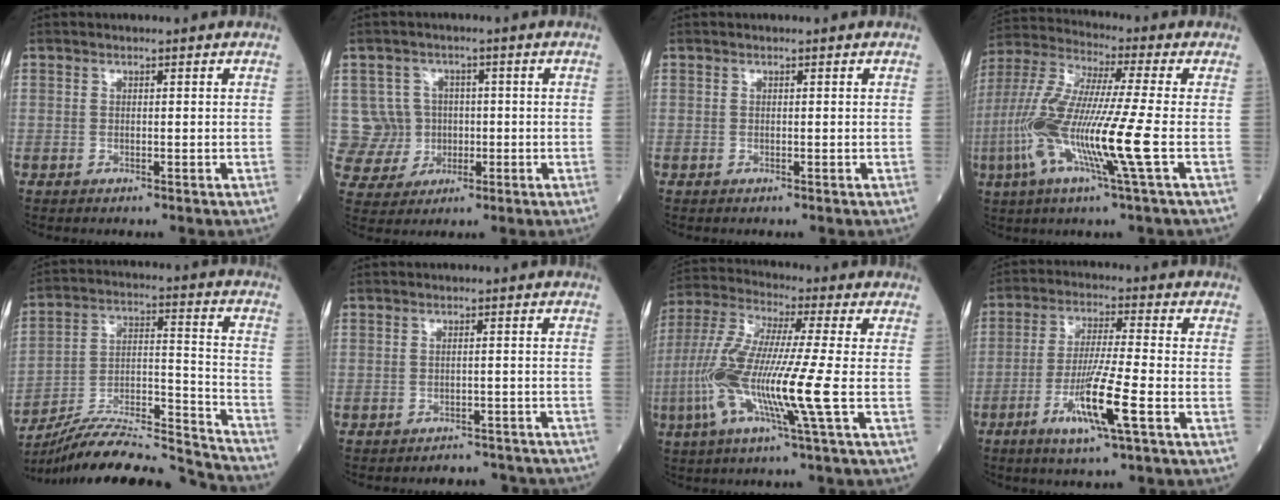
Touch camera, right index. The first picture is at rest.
{"total": 6.7, "force": [0.5, 6.7, 0.3], "torque": [-0.005, 0.017, 0.018]}
{"total": 0.0}
{"total": 15.9, "force": [-4.1, -0.4, 15.4], "torque": [-0.327, -0.018, -0.093]}
{"total": 24.0, "force": [-22.8, 0.6, 7.4], "torque": [-0.118, 0.010, -0.360]}
{"total": 7.0, "force": [-6.7, 2.0, 0.4], "torque": [0.005, 0.009, -0.068]}
{"total": 14.4, "force": [-3.6, -0.6, 14.0], "torque": [-0.298, -0.015, -0.083]}
{"total": 10.0, "force": [-4.1, -0.3, 9.1], "torque": [-0.177, -0.015, -0.078]}